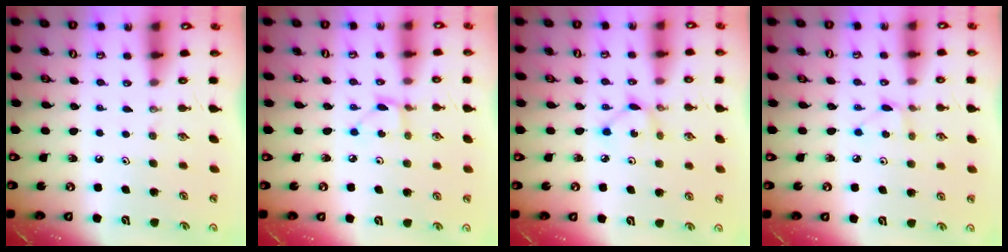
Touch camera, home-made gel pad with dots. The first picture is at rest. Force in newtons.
{"total": 2.9, "press": 2.9, "slide": 0.2}
{"total": 2.6, "press": 2.6, "slide": 0.1}
{"total": 2.9, "press": 2.9, "slide": 0.4}